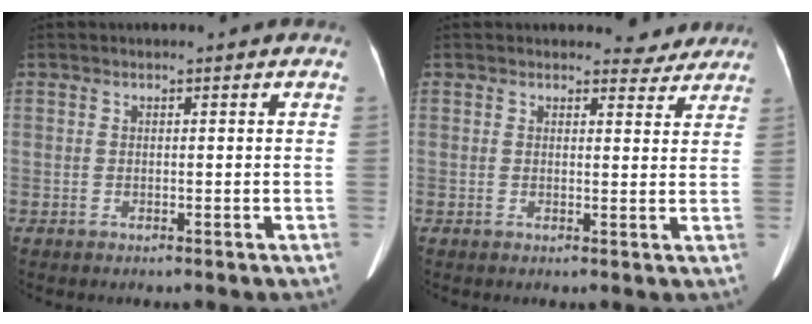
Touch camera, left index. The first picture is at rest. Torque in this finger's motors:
{"motor_torque": [-0.05, -0.22, -0.06, 0.01]}